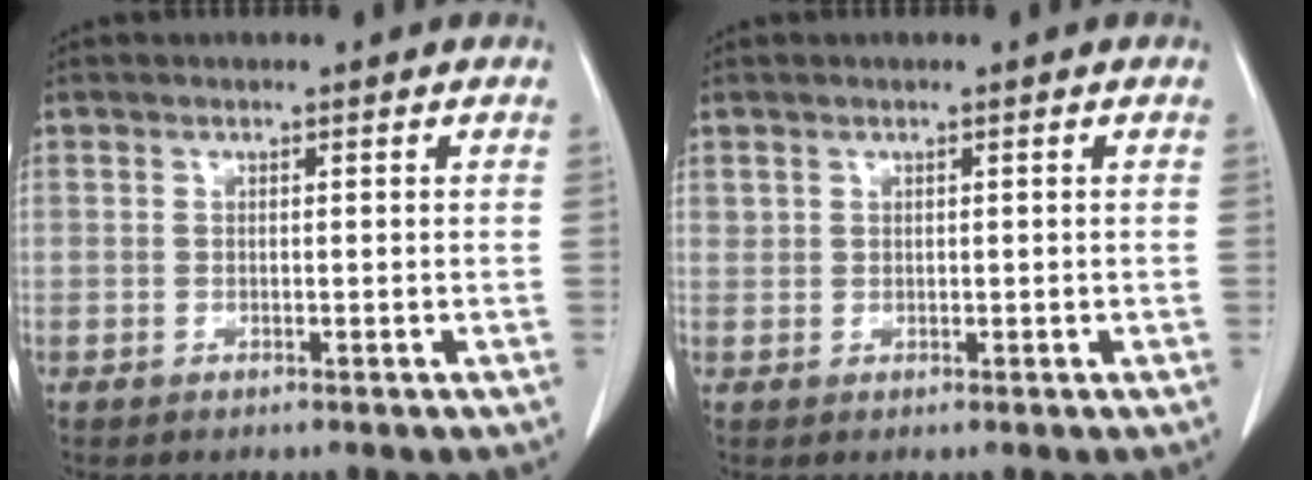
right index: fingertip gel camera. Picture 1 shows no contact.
{"total": 0.8, "force": [0.3, 0.7, 0.2], "torque": [0.001, 0.009, 0.008]}